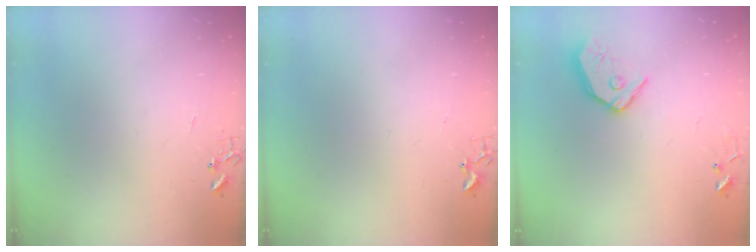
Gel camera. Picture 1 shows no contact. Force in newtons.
{"total": 1.9, "press": 1.9, "slide": 0.2}
{"total": 12.4, "press": 12.2, "slide": 2.1}